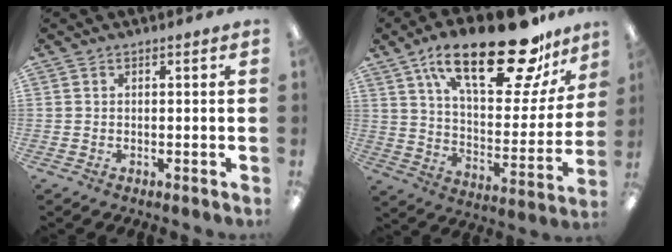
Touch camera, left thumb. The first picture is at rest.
{"total": 27.4, "force": [17.8, 9.5, 18.5], "torque": [-0.280, -0.105, 0.290]}